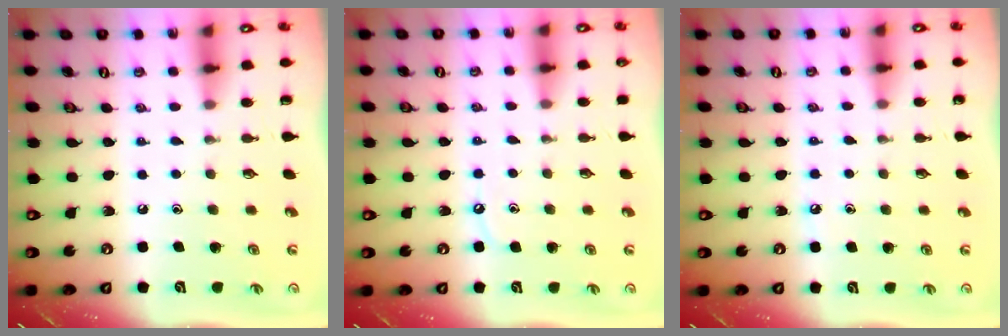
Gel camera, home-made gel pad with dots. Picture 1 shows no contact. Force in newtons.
{"total": 4.9, "press": 4.8, "slide": 0.6}
{"total": 5.2, "press": 5.2, "slide": 0.6}